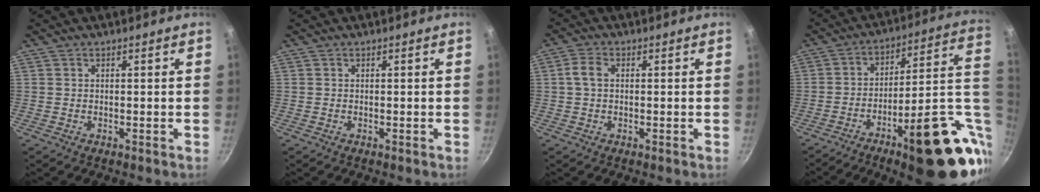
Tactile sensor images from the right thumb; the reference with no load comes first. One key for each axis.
{"total": 0.0}
{"total": 3.2, "fx": 0.3, "fy": 2.2, "fz": 2.3, "tx": -0.048, "ty": 0.010, "tz": 0.002}
{"total": 26.9, "fx": -5.5, "fy": 10.0, "fz": 24.3, "tx": -0.297, "ty": 0.012, "tz": -0.067}